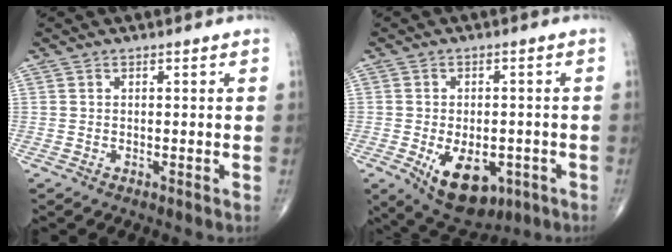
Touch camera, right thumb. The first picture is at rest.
{"total": 11.6, "force": [-4.3, 6.8, 8.4], "torque": [-0.106, 0.003, -0.048]}